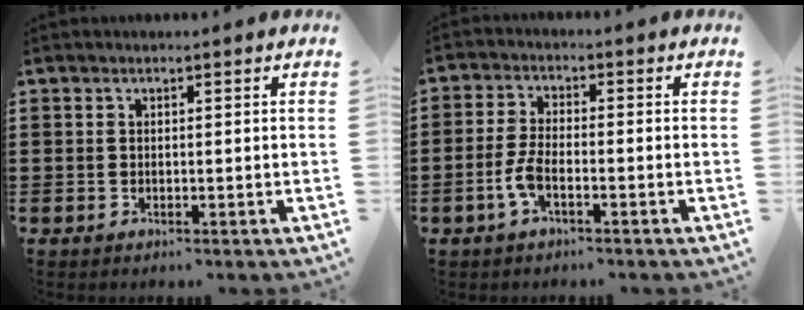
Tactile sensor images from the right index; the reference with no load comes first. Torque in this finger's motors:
{"motor_torque": [1.55, 0.58, 0.11, 0.06]}